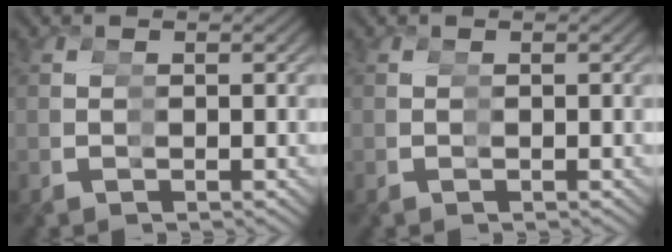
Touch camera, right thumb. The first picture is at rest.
{"total": 0.0}